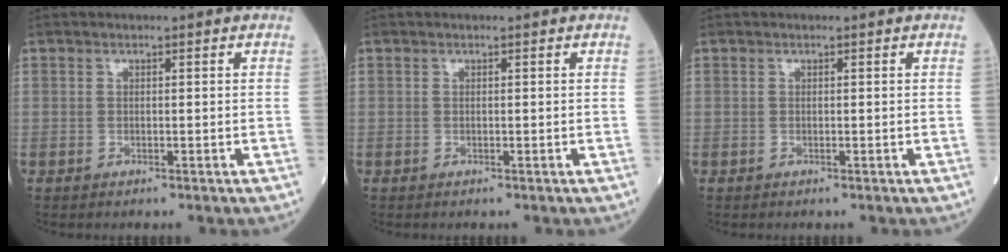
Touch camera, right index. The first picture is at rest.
{"total": 0.0}
{"total": 0.0}